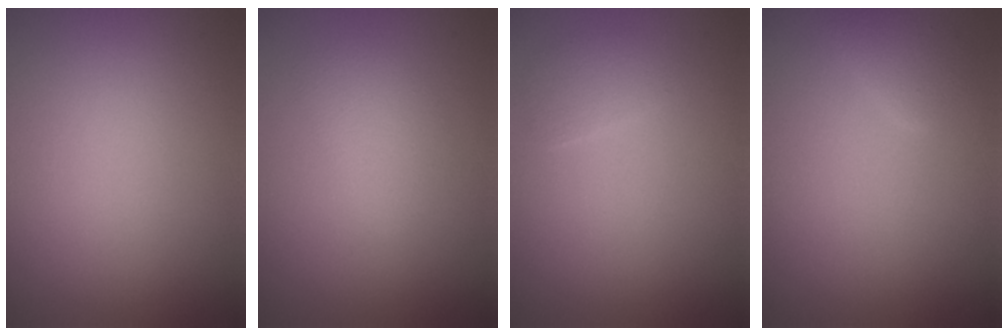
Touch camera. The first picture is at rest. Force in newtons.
{"total": 2.0, "press": 2.0, "slide": 0.1}
{"total": 1.2, "press": 1.2, "slide": 0.1}
{"total": 1.4, "press": 1.4, "slide": 0.1}